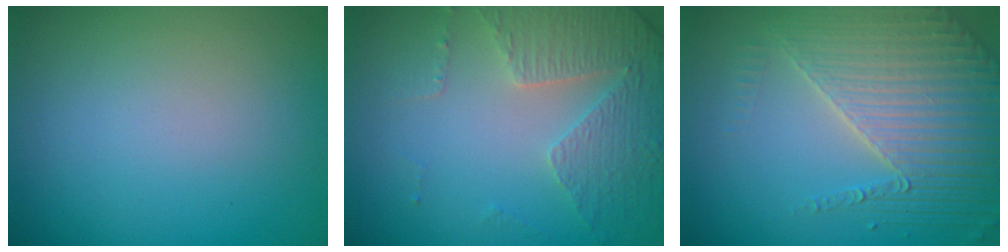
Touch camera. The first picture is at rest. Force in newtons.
{"total": 4.6, "press": 3.4, "slide": 3.2}
{"total": 4.8, "press": 4.3, "slide": 2.2}